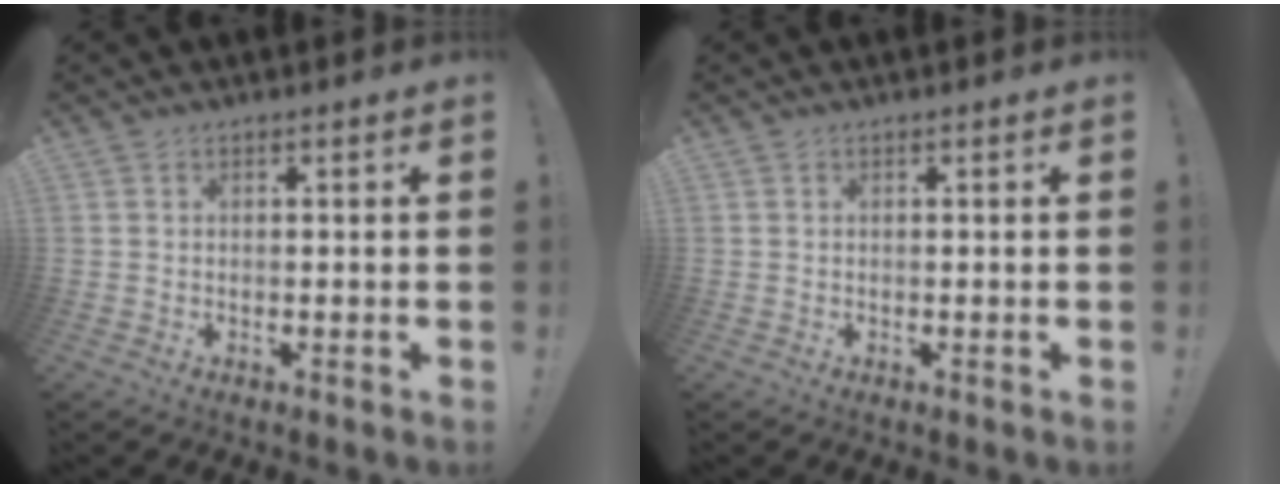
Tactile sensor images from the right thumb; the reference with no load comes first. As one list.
[{"total": 0.0}]